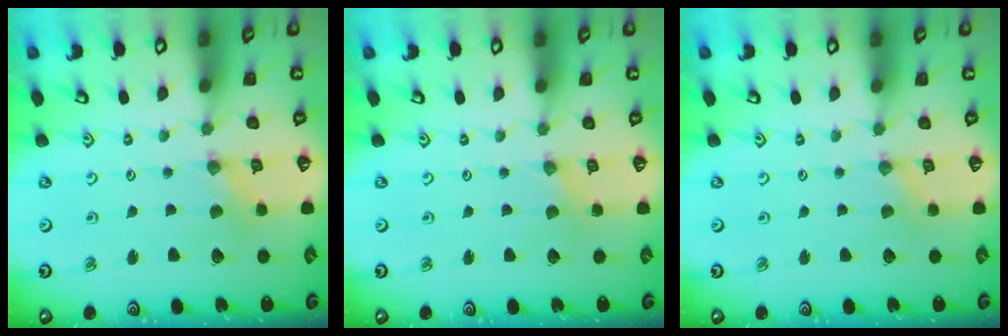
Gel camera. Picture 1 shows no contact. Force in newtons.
{"total": 0.0}
{"total": 0.0}